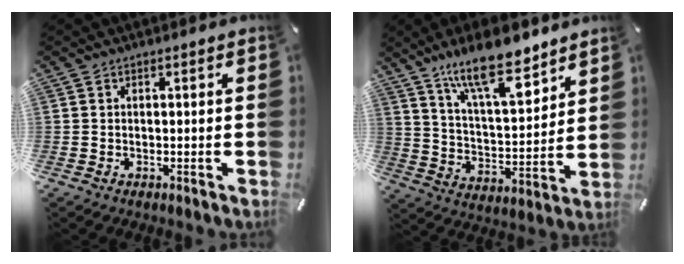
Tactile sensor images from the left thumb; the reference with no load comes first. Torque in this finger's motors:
{"motor_torque": [0.69, 0.61, 1.36, -1.40, 0.42]}